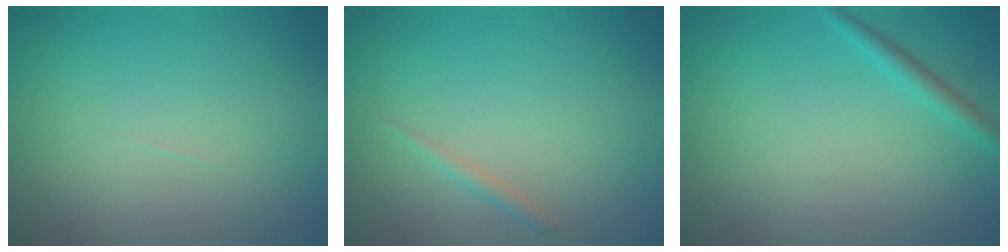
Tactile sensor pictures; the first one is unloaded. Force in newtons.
{"total": 0.8, "press": 0.8, "slide": 0.0}
{"total": 1.4, "press": 1.4, "slide": 0.1}